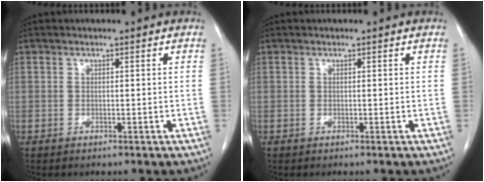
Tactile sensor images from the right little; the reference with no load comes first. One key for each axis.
{"total": 0.0}